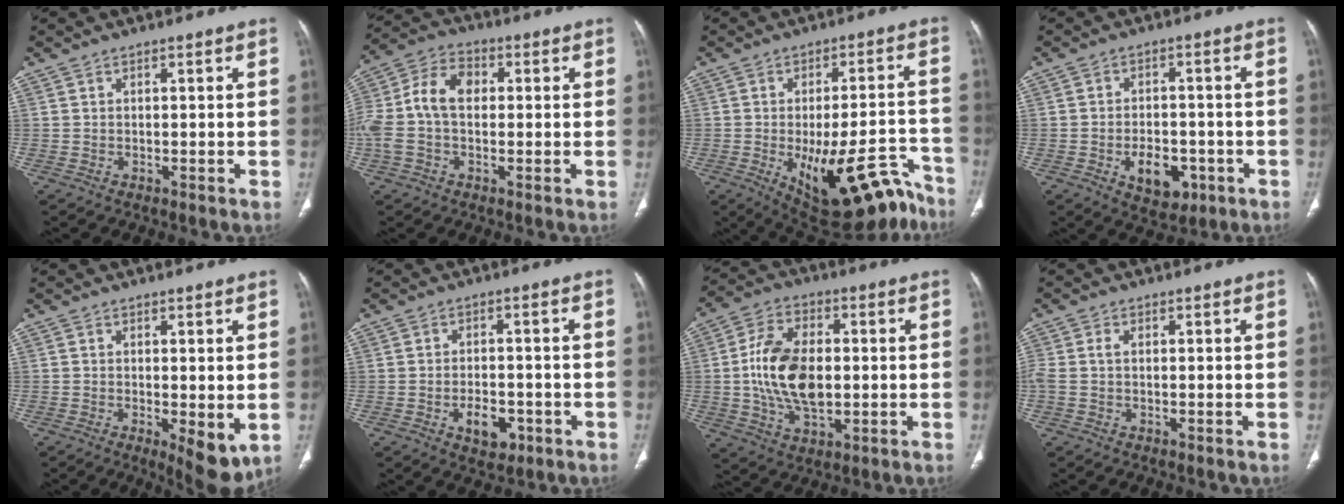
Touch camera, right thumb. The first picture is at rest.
{"total": 11.5, "force": [0.2, 7.6, 8.7], "torque": [-0.189, 0.037, -0.003]}
{"total": 20.5, "force": [-12.4, 7.9, 14.4], "torque": [-0.123, 0.077, -0.165]}
{"total": 8.1, "force": [-3.0, 5.2, 5.4], "torque": [-0.054, 0.015, -0.034]}
{"total": 7.3, "force": [-1.4, 2.7, 6.7], "torque": [-0.089, -0.021, -0.016]}
{"total": 5.7, "force": [-2.4, 3.5, 3.9], "torque": [-0.042, 0.012, -0.030]}
{"total": 14.7, "force": [-0.1, 8.8, 11.8], "torque": [-0.210, 0.008, 0.000]}
{"total": 2.6, "force": [0.0, 1.5, 2.1], "torque": [-0.061, 0.008, -0.001]}